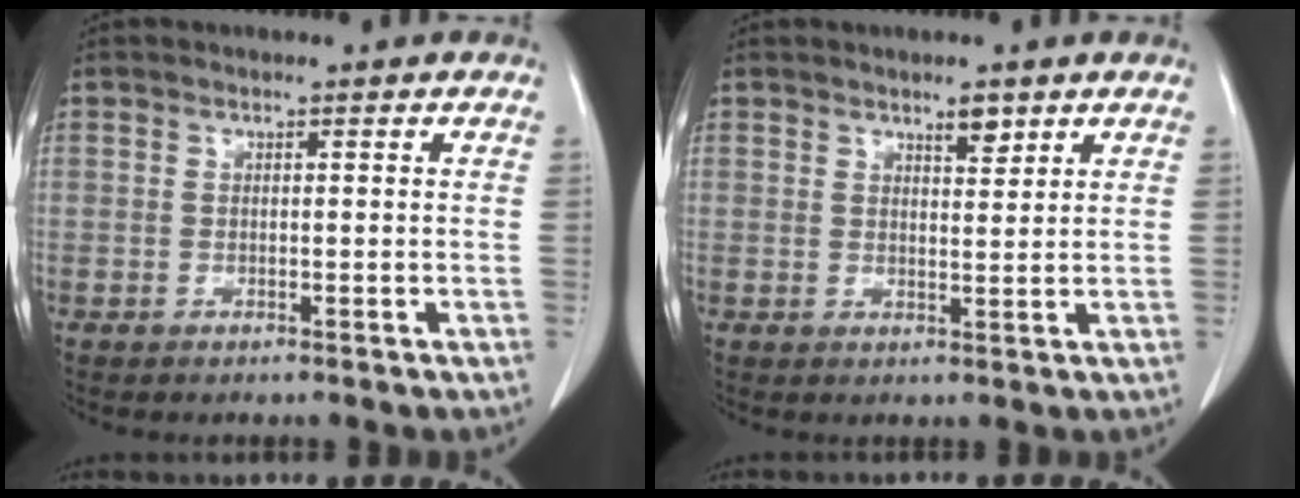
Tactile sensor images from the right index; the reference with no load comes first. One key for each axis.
{"total": 2.5, "fx": 1.8, "fy": 0.6, "fz": 1.6, "tx": -0.028, "ty": -0.003, "tz": 0.030}